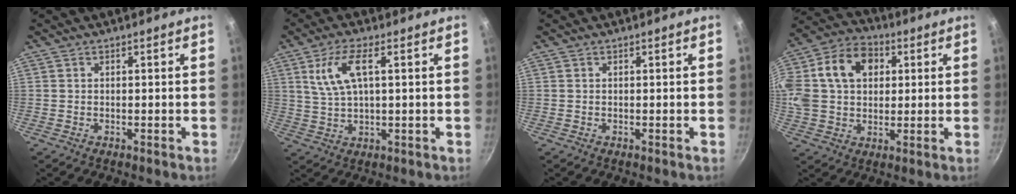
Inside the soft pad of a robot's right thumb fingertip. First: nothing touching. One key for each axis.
{"total": 8.3, "fx": 2.5, "fy": 3.1, "fz": 7.3, "tx": -0.147, "ty": 0.005, "tz": 0.052}
{"total": 0.0}
{"total": 23.0, "fx": 5.7, "fy": 17.1, "fz": 14.3, "tx": -0.312, "ty": 0.041, "tz": 0.090}